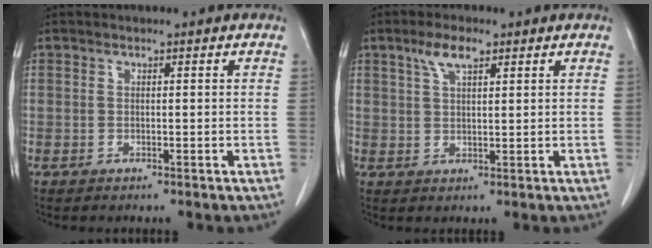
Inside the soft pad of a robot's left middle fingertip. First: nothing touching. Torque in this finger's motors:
{"motor_torque": [0.03, 0.03, -0.17, -0.02]}